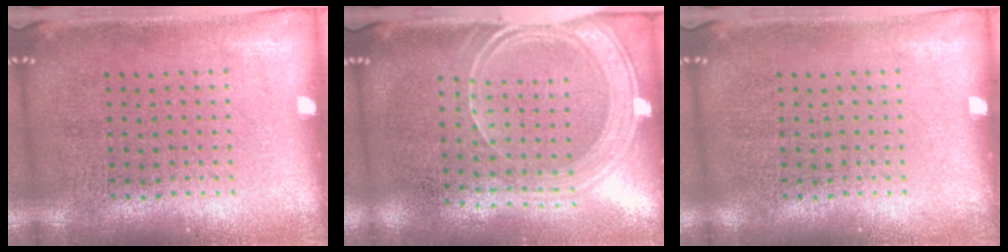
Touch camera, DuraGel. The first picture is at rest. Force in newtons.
{"total": 1.9, "press": 1.6, "slide": 1.0}
{"total": 0.0}